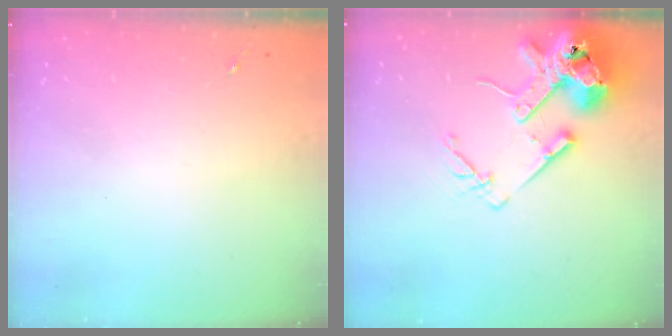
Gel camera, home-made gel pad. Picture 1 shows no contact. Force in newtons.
{"total": 16.1, "press": 15.9, "slide": 2.4}